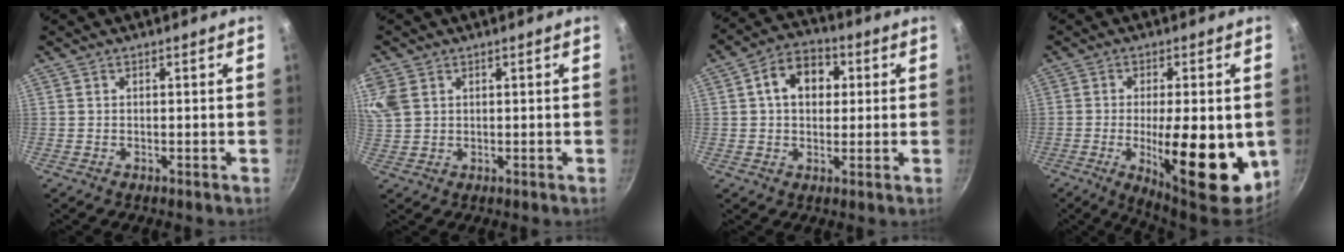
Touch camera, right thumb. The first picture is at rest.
{"total": 7.8, "force": [2.8, 5.5, 4.7], "torque": [-0.109, 0.012, 0.060]}
{"total": 9.6, "force": [2.0, 7.0, 6.2], "torque": [-0.067, 0.015, 0.017]}
{"total": 18.0, "force": [-3.2, 6.3, 16.5], "torque": [-0.223, -0.001, -0.036]}